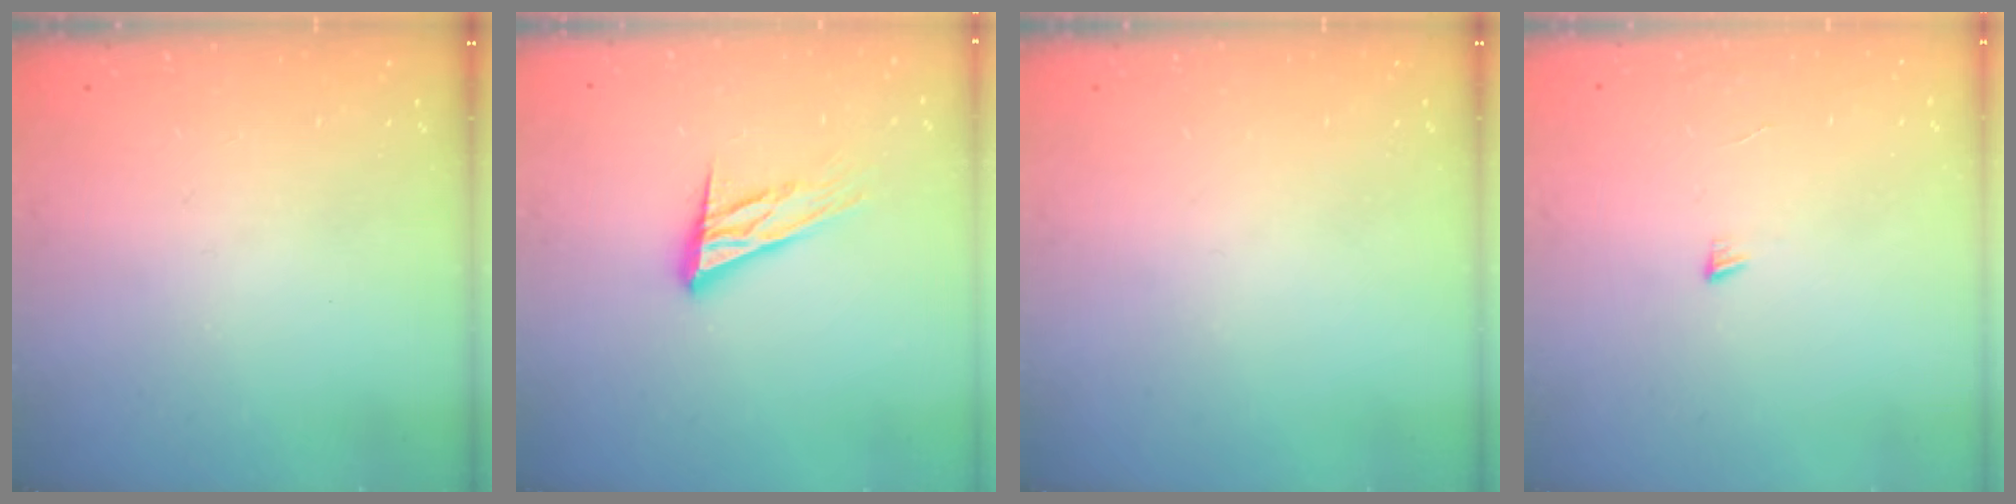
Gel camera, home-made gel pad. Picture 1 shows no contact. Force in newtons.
{"total": 15.2, "press": 15.0, "slide": 2.7}
{"total": 0.0}
{"total": 3.1, "press": 3.1, "slide": 0.3}